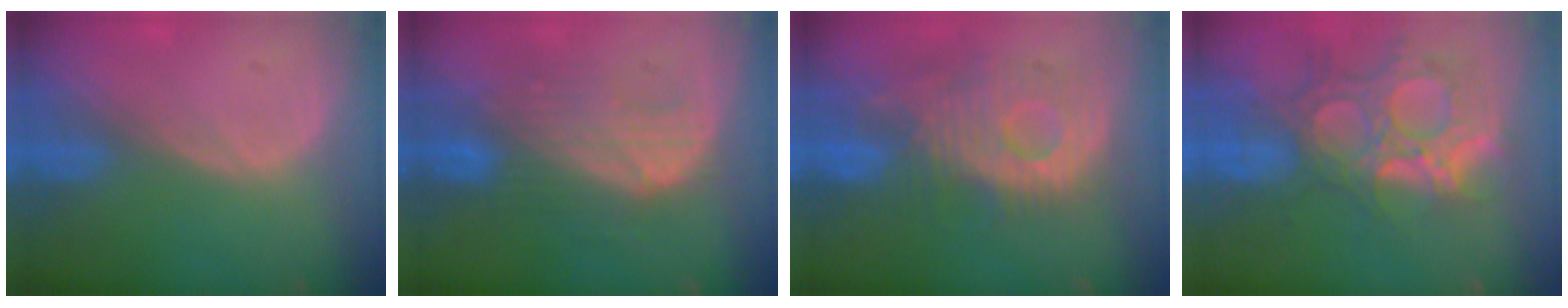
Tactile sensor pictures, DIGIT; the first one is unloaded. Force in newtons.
{"total": 7.7, "press": 7.6, "slide": 0.8}
{"total": 11.2, "press": 10.3, "slide": 4.5}
{"total": 13.3, "press": 11.4, "slide": 6.9}